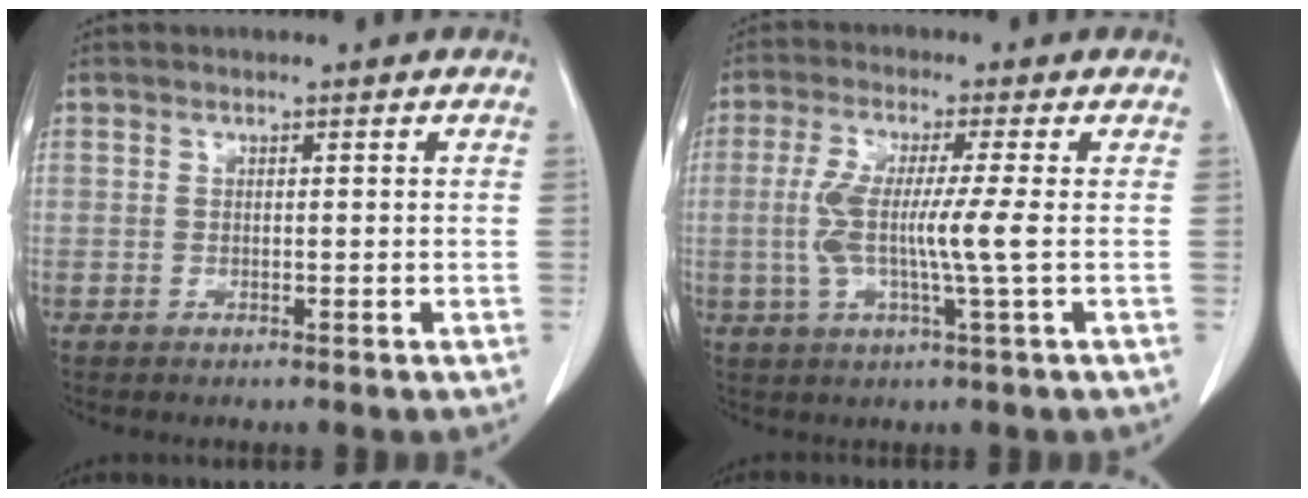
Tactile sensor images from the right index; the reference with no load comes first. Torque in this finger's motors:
{"motor_torque": [1.16, -0.24, 0.65, 0.18]}